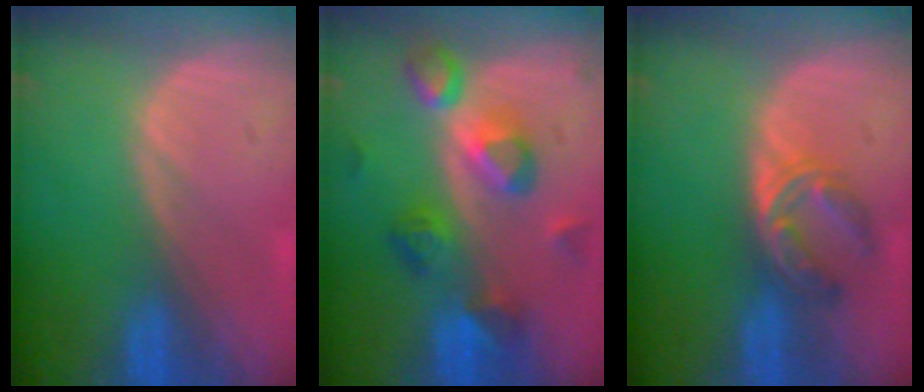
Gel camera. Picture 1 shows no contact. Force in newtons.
{"total": 7.7, "press": 7.7, "slide": 0.7}
{"total": 5.7, "press": 4.7, "slide": 3.2}